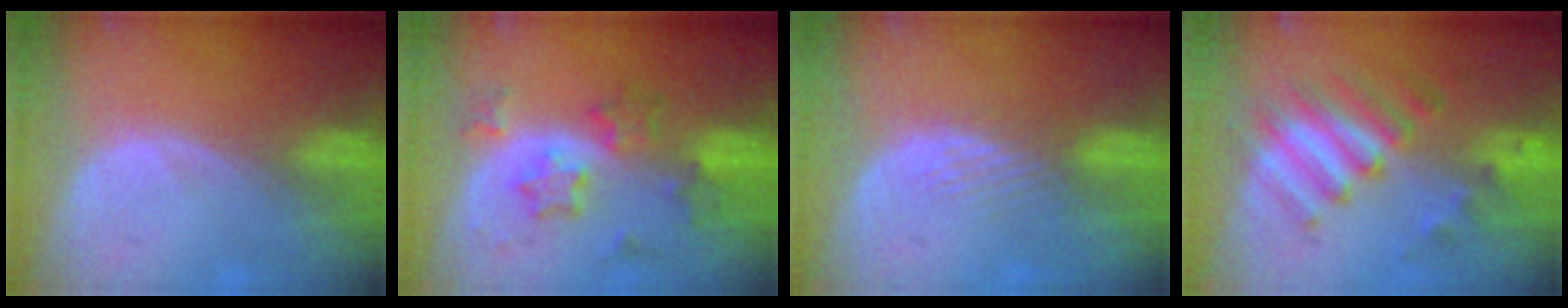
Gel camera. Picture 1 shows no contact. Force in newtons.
{"total": 6.4, "press": 6.4, "slide": 0.2}
{"total": 2.9, "press": 2.3, "slide": 1.8}
{"total": 7.5, "press": 7.4, "slide": 0.9}